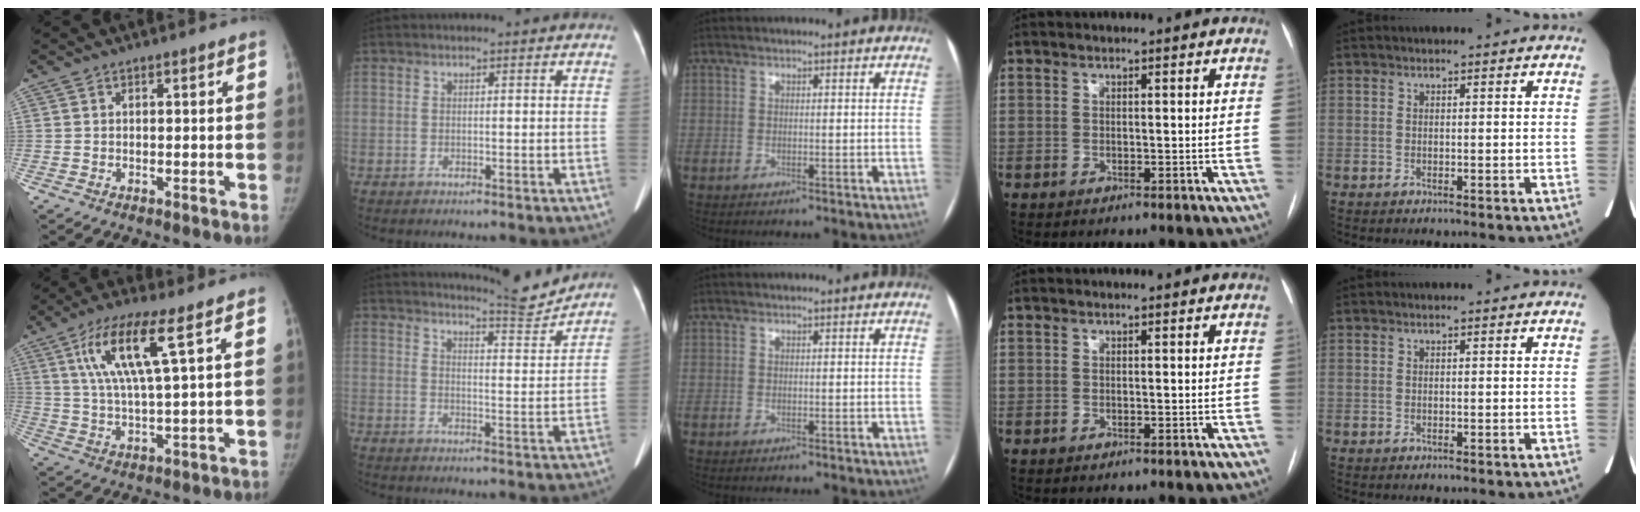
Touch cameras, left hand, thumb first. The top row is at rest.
{"thumb": {"total": 11.8, "force": [5.0, 1.8, 10.6], "torque": [-0.226, -0.013, 0.095]}, "index": {"total": 7.1, "force": [7.0, -0.9, 0.5], "torque": [-0.023, -0.029, 0.099]}}